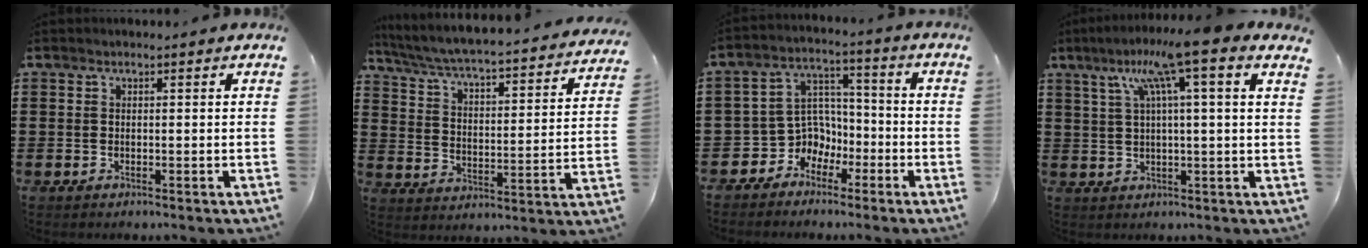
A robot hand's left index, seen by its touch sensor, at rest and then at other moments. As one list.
[{"total": 3.9, "force": [3.6, -0.2, 1.6], "torque": [-0.052, -0.040, 0.050]}, {"total": 6.2, "force": [-2.6, 5.4, 1.3], "torque": [-0.055, -0.002, -0.054]}, {"total": 10.1, "force": [5.5, 0.0, 8.5], "torque": [-0.167, -0.010, 0.088]}]